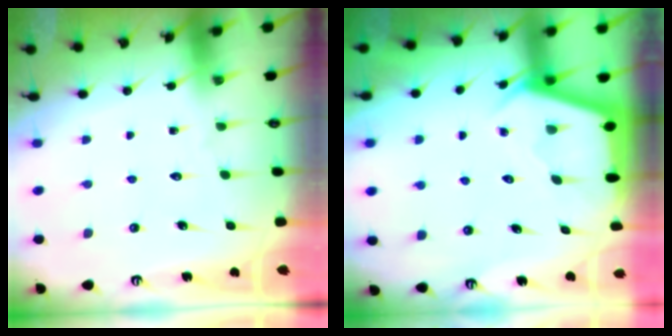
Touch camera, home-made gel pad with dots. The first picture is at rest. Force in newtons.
{"total": 2.8, "press": 2.8, "slide": 0.3}